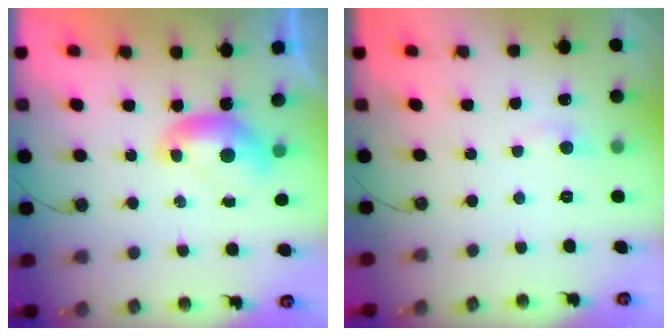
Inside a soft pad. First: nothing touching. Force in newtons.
{"total": 0.6, "press": 0.1, "slide": 0.6}